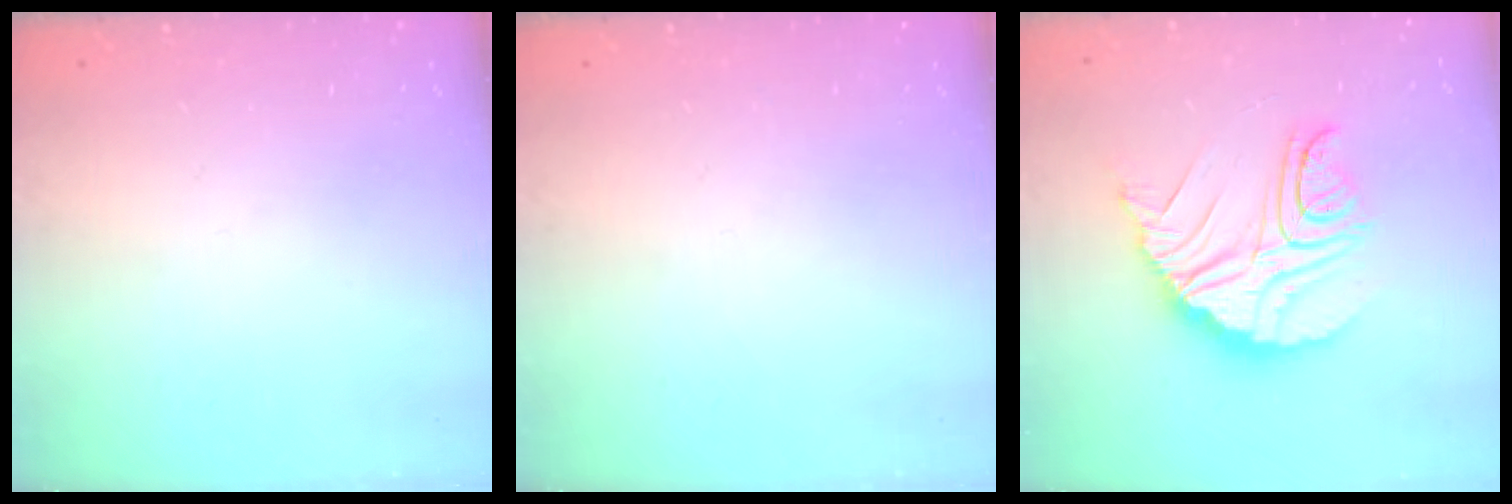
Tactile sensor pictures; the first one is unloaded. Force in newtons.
{"total": 0.0}
{"total": 16.2, "press": 16.1, "slide": 1.3}